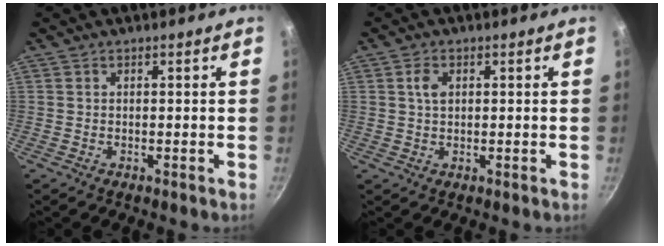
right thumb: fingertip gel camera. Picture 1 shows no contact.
{"total": 2.8, "force": [0.7, 1.9, 1.9], "torque": [-0.031, 0.001, 0.013]}